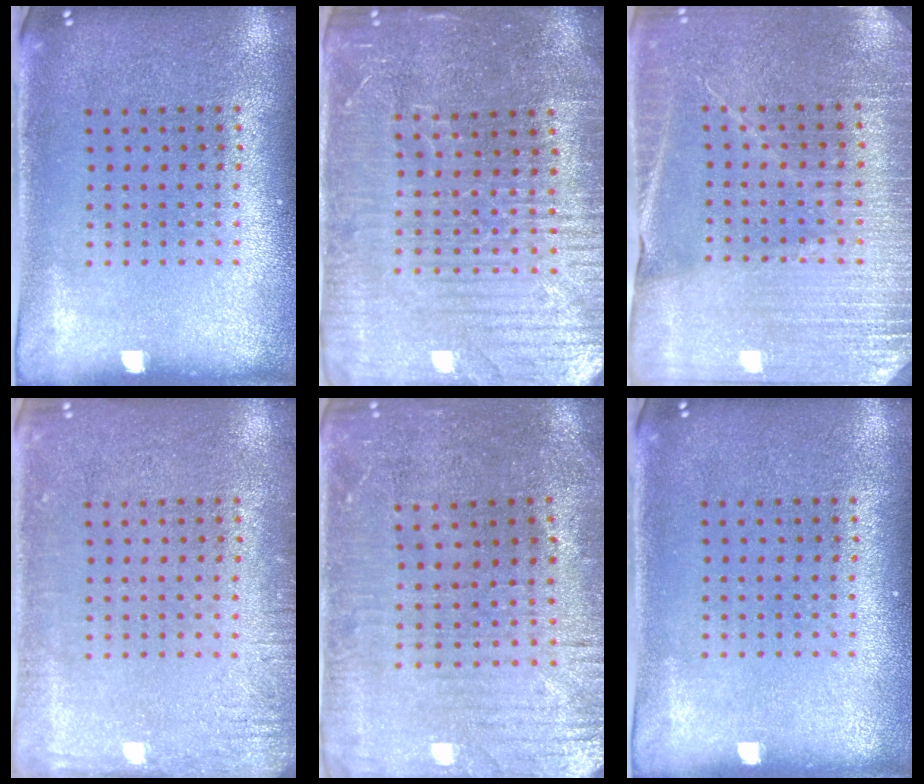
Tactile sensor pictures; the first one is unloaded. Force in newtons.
{"total": 4.4, "press": 4.1, "slide": 1.5}
{"total": 3.3, "press": 3.2, "slide": 0.6}
{"total": 2.0, "press": 1.9, "slide": 0.2}
{"total": 1.1, "press": 1.0, "slide": 0.4}
{"total": 0.0}